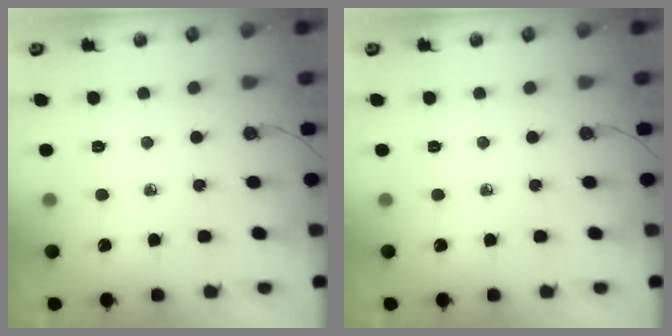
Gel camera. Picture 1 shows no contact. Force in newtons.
{"total": 0.0}